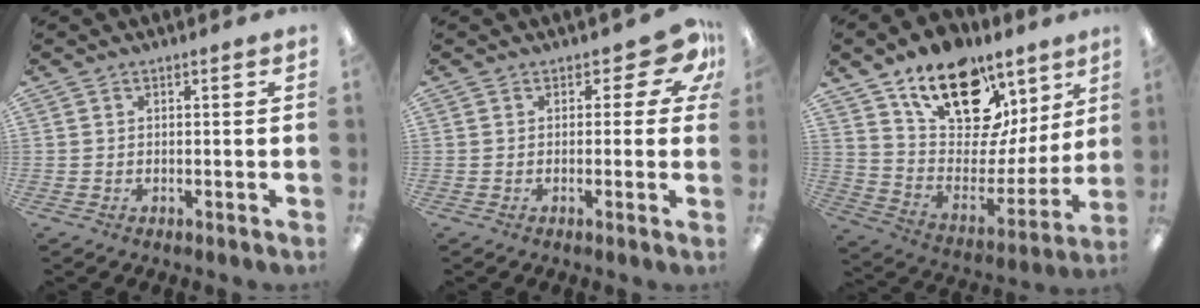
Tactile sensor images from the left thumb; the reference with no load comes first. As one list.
[{"total": 6.6, "force": [3.2, 3.5, 4.5], "torque": [-0.050, -0.014, 0.054]}, {"total": 21.2, "force": [14.1, 11.2, 11.3], "torque": [-0.176, -0.090, 0.251]}]